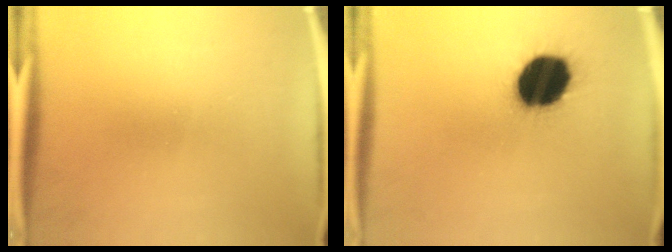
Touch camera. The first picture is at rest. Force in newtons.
{"total": 18.7}